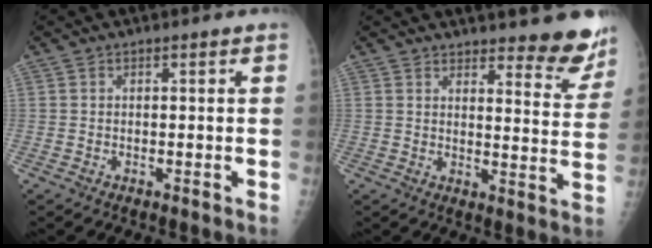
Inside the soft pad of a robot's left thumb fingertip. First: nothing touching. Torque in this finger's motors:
{"motor_torque": [0.17, 0.14, 0.03, -0.27, 0.04]}